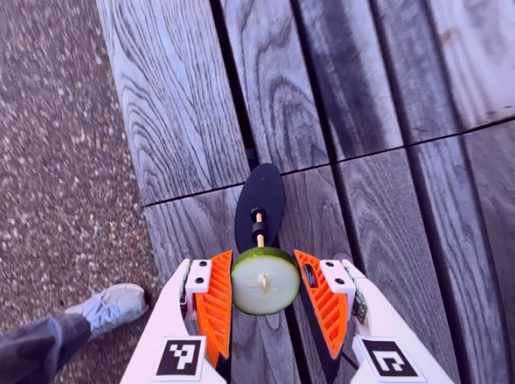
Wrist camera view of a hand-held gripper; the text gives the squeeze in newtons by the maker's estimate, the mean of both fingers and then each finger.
{"total": 12.4, "left": 12.7, "right": 12.0}